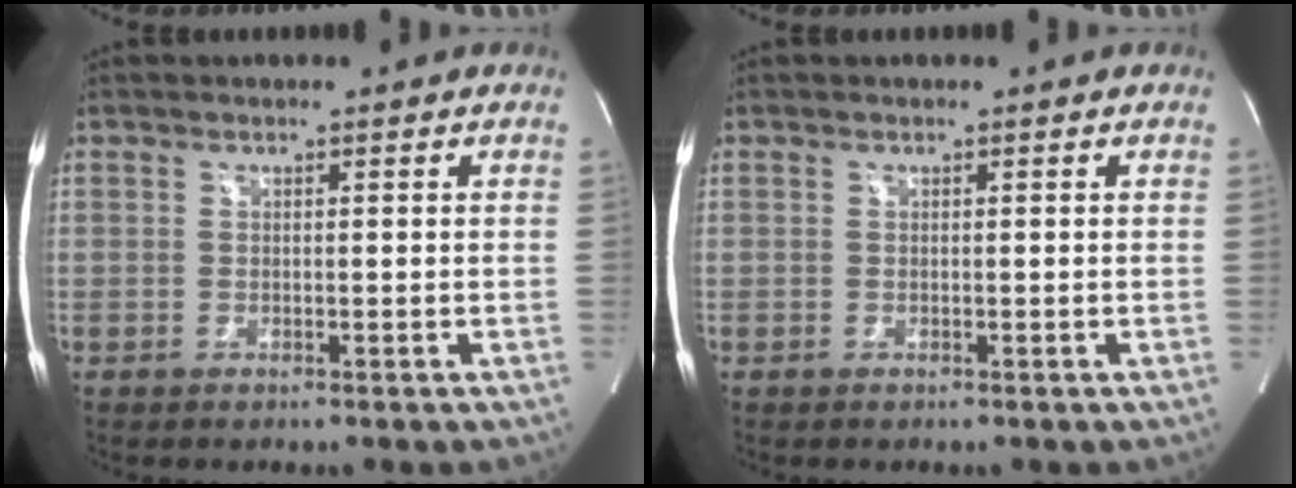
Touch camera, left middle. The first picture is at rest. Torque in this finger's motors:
{"motor_torque": [-0.01, -0.01, 0.01, 0.00]}